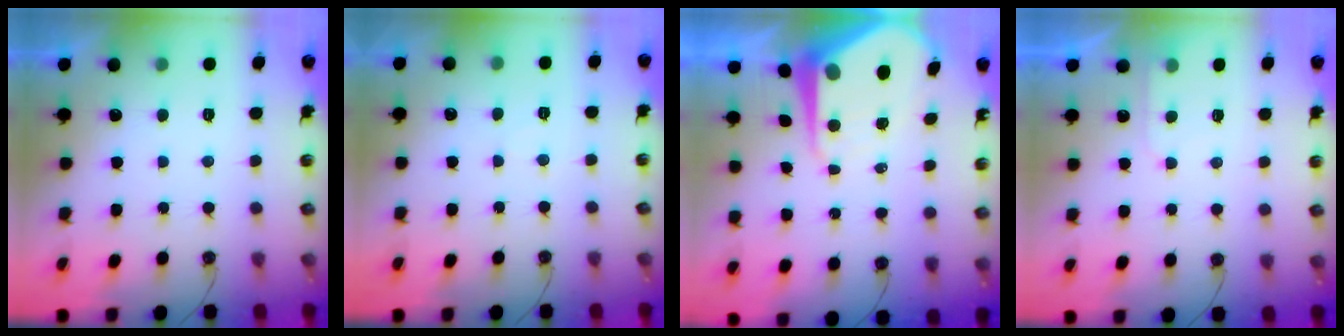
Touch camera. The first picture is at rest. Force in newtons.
{"total": 3.9, "press": 3.9, "slide": 0.6}
{"total": 10.6, "press": 10.6, "slide": 1.0}
{"total": 5.3, "press": 5.2, "slide": 0.7}